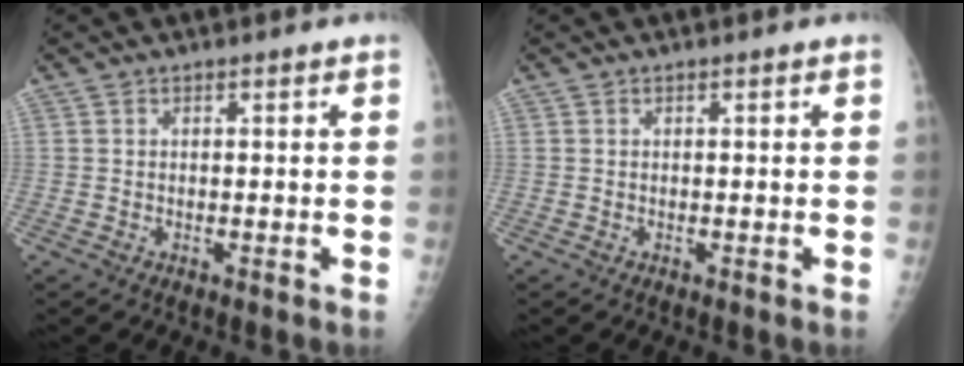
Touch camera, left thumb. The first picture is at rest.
{"total": 0.0}